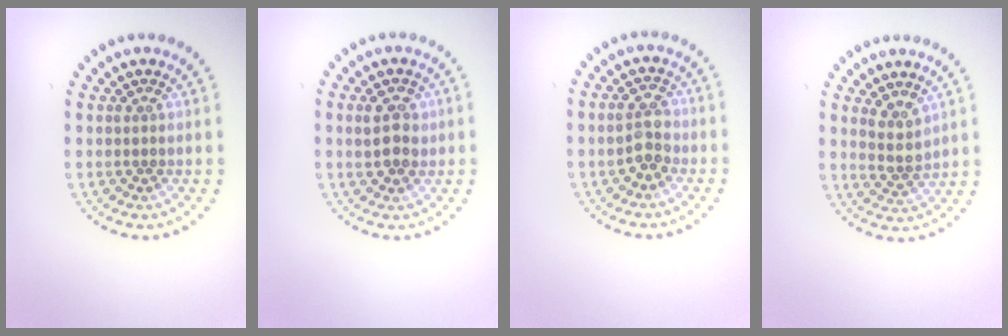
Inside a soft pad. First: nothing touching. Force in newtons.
{"total": 2.8, "press": 2.7, "slide": 0.3}
{"total": 2.5, "press": 2.4, "slide": 0.6}
{"total": 2.2, "press": 1.9, "slide": 1.2}